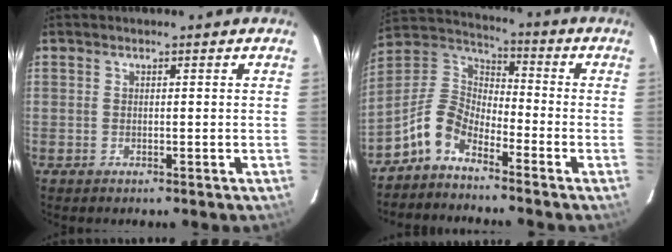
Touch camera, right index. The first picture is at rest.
{"total": 8.8, "force": [-6.0, 4.2, 4.9], "torque": [-0.112, 0.027, -0.132]}